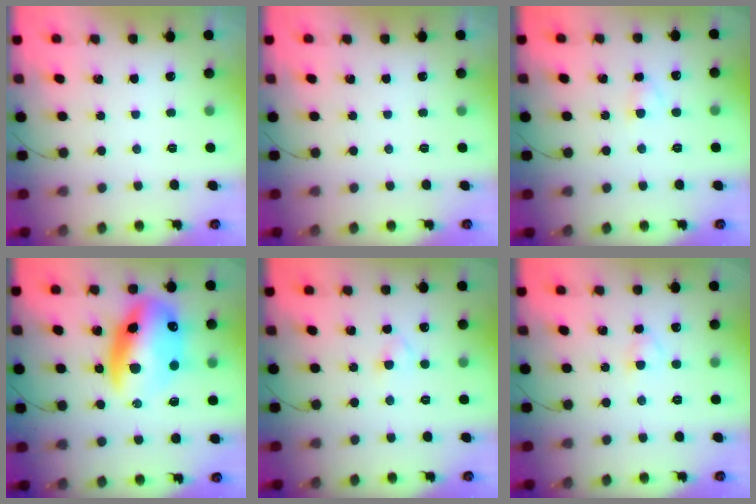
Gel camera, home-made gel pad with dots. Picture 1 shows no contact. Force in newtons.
{"total": 0.0}
{"total": 2.3, "press": 2.1, "slide": 1.0}
{"total": 18.6, "press": 18.1, "slide": 4.4}
{"total": 2.4, "press": 2.1, "slide": 1.1}
{"total": 2.9, "press": 2.7, "slide": 1.1}